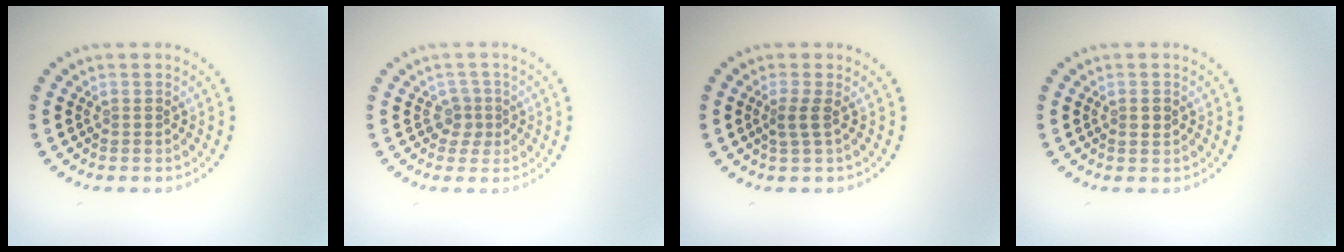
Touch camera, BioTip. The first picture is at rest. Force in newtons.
{"total": 1.7, "press": 1.3, "slide": 1.2}
{"total": 1.7, "press": 1.1, "slide": 1.3}
{"total": 1.0, "press": 1.0, "slide": 0.2}